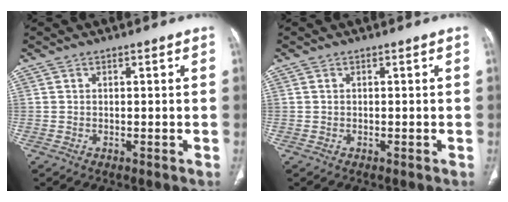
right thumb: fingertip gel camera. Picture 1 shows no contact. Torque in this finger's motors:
{"motor_torque": [0.19, 0.11, 0.15, 0.27, 0.06]}